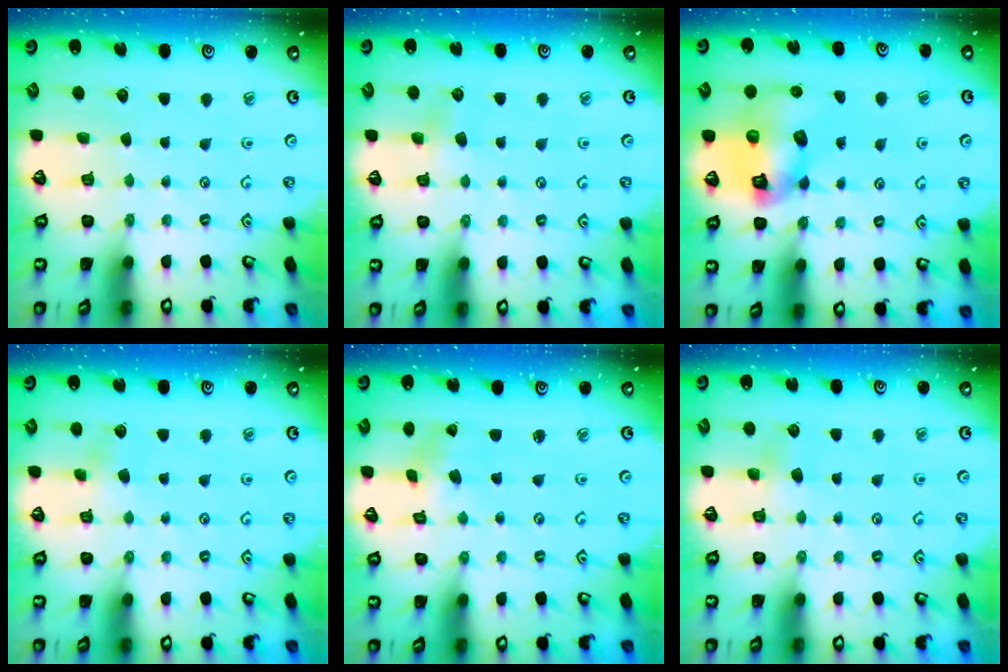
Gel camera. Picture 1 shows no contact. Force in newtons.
{"total": 2.9, "press": 2.9, "slide": 0.3}
{"total": 11.6, "press": 11.5, "slide": 1.4}
{"total": 2.2, "press": 2.2, "slide": 0.3}
{"total": 1.5, "press": 1.5, "slide": 0.2}
{"total": 2.9, "press": 2.9, "slide": 0.3}